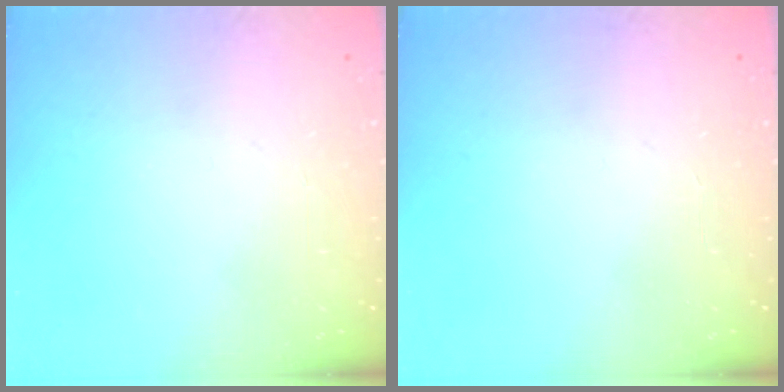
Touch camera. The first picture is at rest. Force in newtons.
{"total": 0.0}